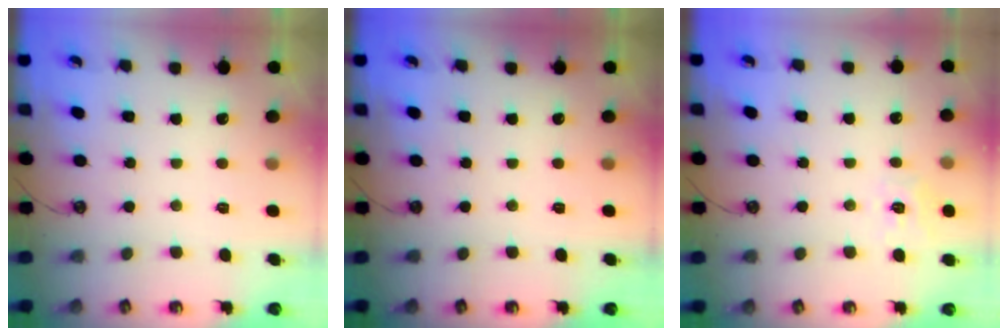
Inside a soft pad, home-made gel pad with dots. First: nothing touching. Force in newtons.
{"total": 0.0}
{"total": 8.3, "press": 8.2, "slide": 1.0}